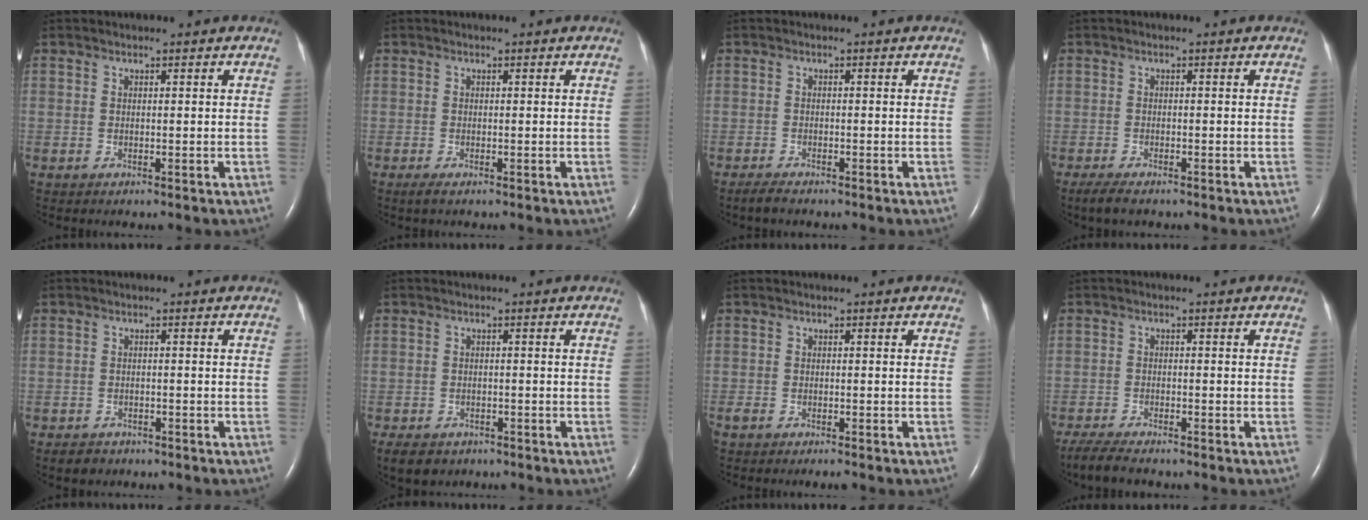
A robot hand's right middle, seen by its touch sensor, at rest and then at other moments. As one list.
[{"total": 0.9, "force": [-0.6, 0.1, 0.7], "torque": [-0.016, -0.004, -0.011]}, {"total": 1.7, "force": [-1.5, 0.4, 0.8], "torque": [-0.023, -0.005, -0.026]}, {"total": 3.0, "force": [-2.3, 0.9, 1.8], "torque": [-0.038, -0.008, -0.035]}, {"total": 2.2, "force": [-1.6, 1.4, 0.4], "torque": [-0.010, 0.003, -0.022]}, {"total": 7.8, "force": [-5.2, 5.0, 2.8], "torque": [-0.060, -0.007, -0.070]}, {"total": 2.3, "force": [-1.8, 0.7, 1.3], "torque": [-0.027, -0.007, -0.028]}, {"total": 5.3, "force": [-4.6, 0.8, 2.5], "torque": [-0.047, -0.016, -0.080]}]